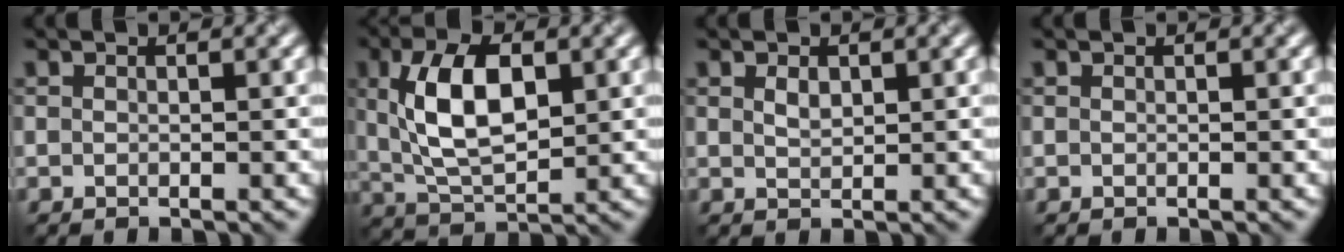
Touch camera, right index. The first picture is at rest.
{"total": 7.7, "force": [1.5, 3.8, 6.5], "torque": [-0.125, 0.007, 0.029]}
{"total": 1.1, "force": [0.6, 0.6, 0.7], "torque": [-0.016, 0.000, 0.014]}
{"total": 0.0}